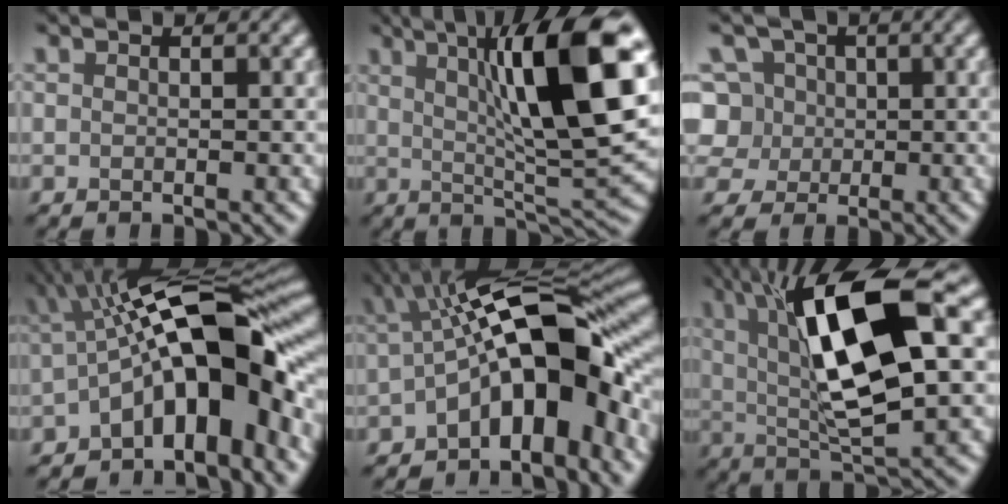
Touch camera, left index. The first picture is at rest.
{"total": 13.5, "force": [3.6, 2.8, 12.7], "torque": [-0.170, 0.002, 0.055]}
{"total": 7.7, "force": [1.7, 6.9, 3.1], "torque": [-0.058, 0.037, 0.000]}
{"total": 11.6, "force": [-2.1, 4.3, 10.6], "torque": [-0.143, 0.018, -0.047]}
{"total": 11.0, "force": [-2.1, 4.4, 9.9], "torque": [-0.132, 0.017, -0.045]}
{"total": 13.1, "force": [3.0, 3.8, 12.2], "torque": [-0.208, 0.005, 0.050]}